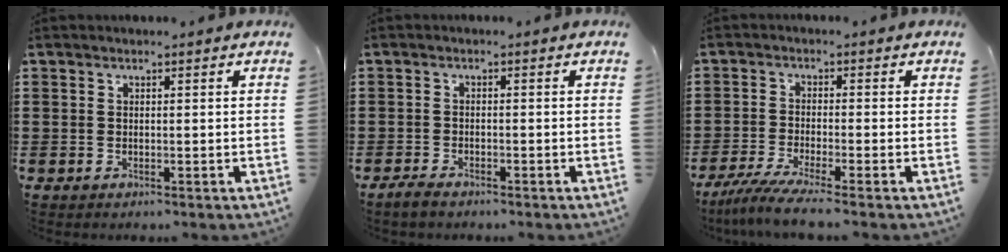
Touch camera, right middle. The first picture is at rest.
{"total": 1.6, "force": [-1.3, 0.4, 0.8], "torque": [-0.023, -0.001, -0.028]}
{"total": 4.5, "force": [-3.7, -0.5, 2.6], "torque": [-0.065, -0.024, -0.073]}